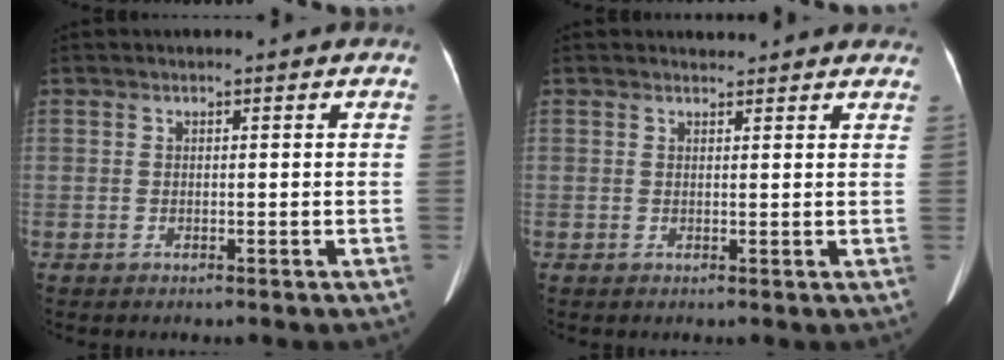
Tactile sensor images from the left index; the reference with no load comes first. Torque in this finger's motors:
{"motor_torque": [0.25, -0.44, -0.10, -0.01]}